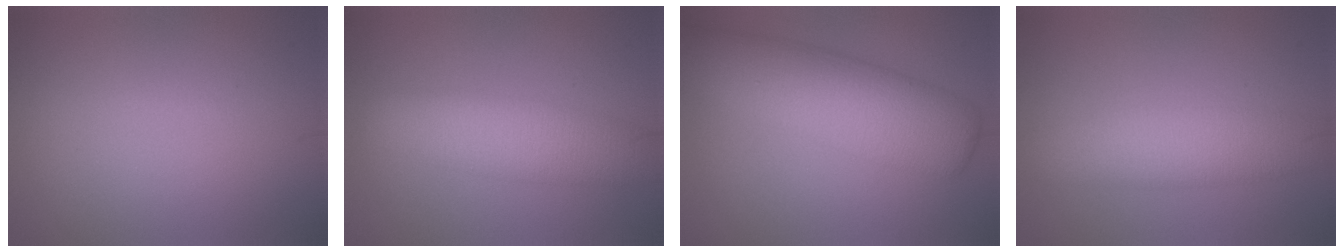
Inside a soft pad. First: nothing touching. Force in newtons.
{"total": 5.6, "press": 5.6, "slide": 0.2}
{"total": 8.0, "press": 8.0, "slide": 0.2}
{"total": 5.2, "press": 5.2, "slide": 0.1}